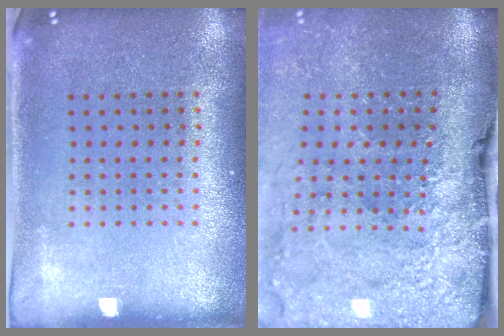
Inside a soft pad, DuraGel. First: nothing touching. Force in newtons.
{"total": 4.7, "press": 3.6, "slide": 3.0}